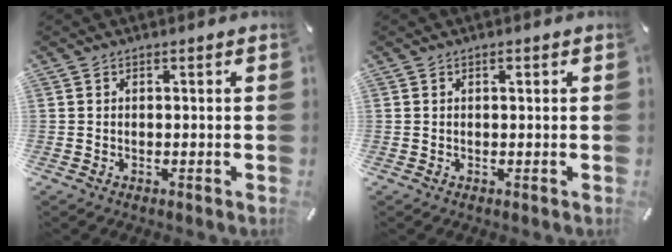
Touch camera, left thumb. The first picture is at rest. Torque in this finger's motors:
{"motor_torque": [0.05, 0.49, 0.01, -0.30, 0.06]}